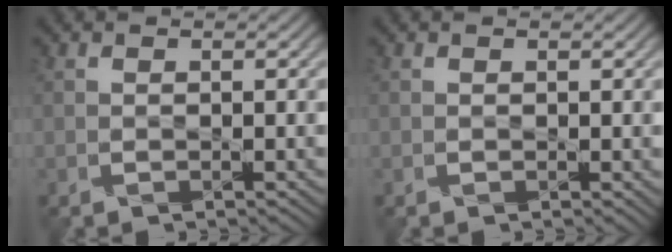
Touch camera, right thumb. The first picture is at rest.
{"total": 0.5, "force": [0.2, 0.4, 0.4], "torque": [-0.008, -0.001, 0.001]}